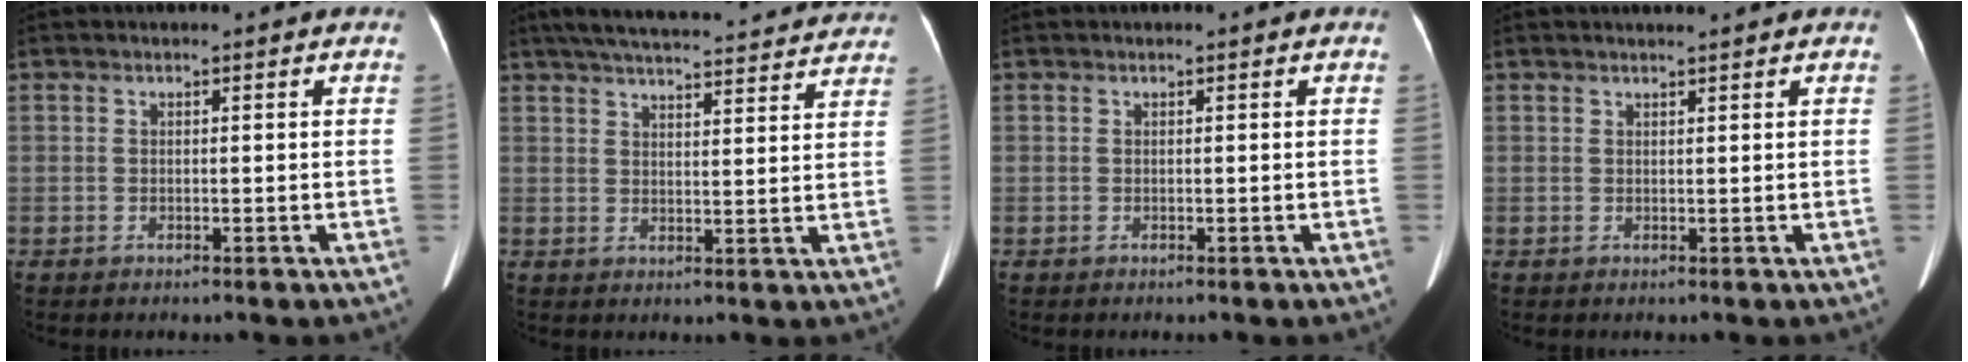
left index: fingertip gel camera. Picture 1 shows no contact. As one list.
[{"total": 25.1, "force": [23.0, 3.8, 9.4], "torque": [-0.152, 0.008, 0.292]}, {"total": 0.0}, {"total": 1.3, "force": [1.2, -0.2, 0.5], "torque": [-0.007, 0.004, 0.023]}]